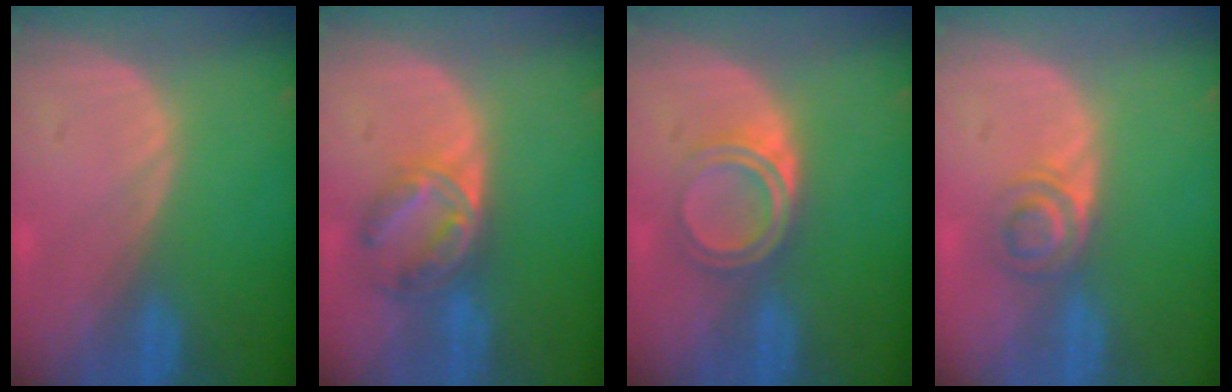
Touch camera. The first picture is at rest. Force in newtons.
{"total": 6.8, "press": 6.0, "slide": 3.4}
{"total": 5.1, "press": 4.3, "slide": 2.7}
{"total": 3.8, "press": 3.6, "slide": 0.9}